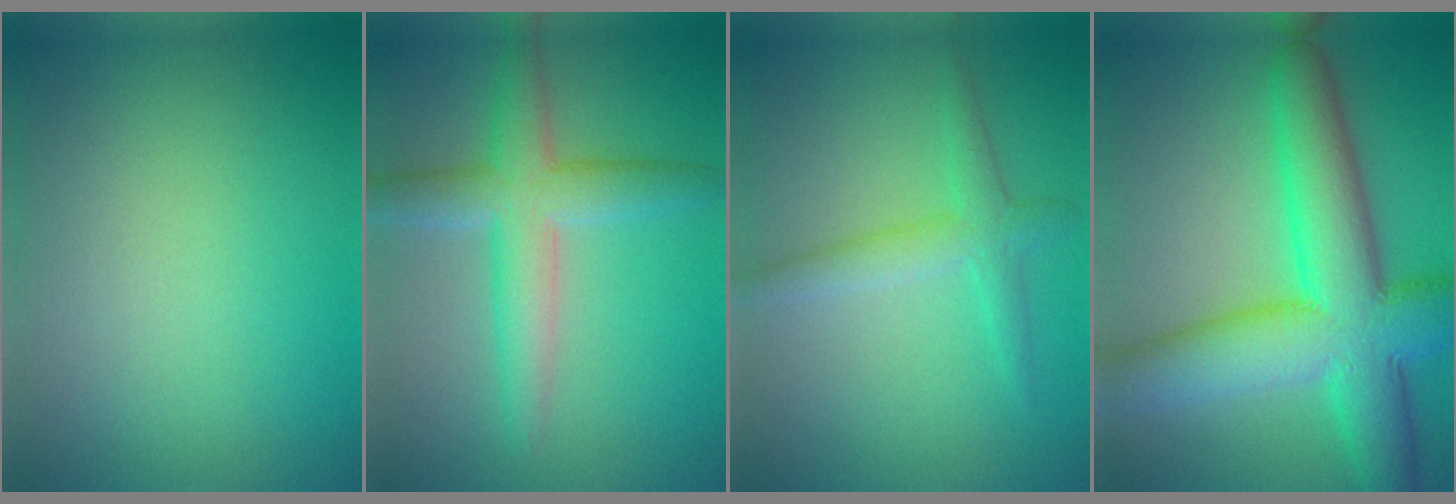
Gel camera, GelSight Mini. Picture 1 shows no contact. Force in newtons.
{"total": 4.4, "press": 4.4, "slide": 0.3}
{"total": 2.7, "press": 2.7, "slide": 0.2}
{"total": 10.1, "press": 10.1, "slide": 0.3}